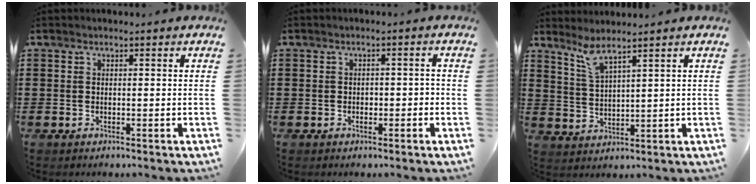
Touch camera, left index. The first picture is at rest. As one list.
[{"total": 1.3, "force": [-0.8, 0.7, 0.7], "torque": [-0.017, 0.004, -0.020]}, {"total": 4.3, "force": [3.5, 0.1, 2.5], "torque": [-0.059, -0.008, 0.062]}]